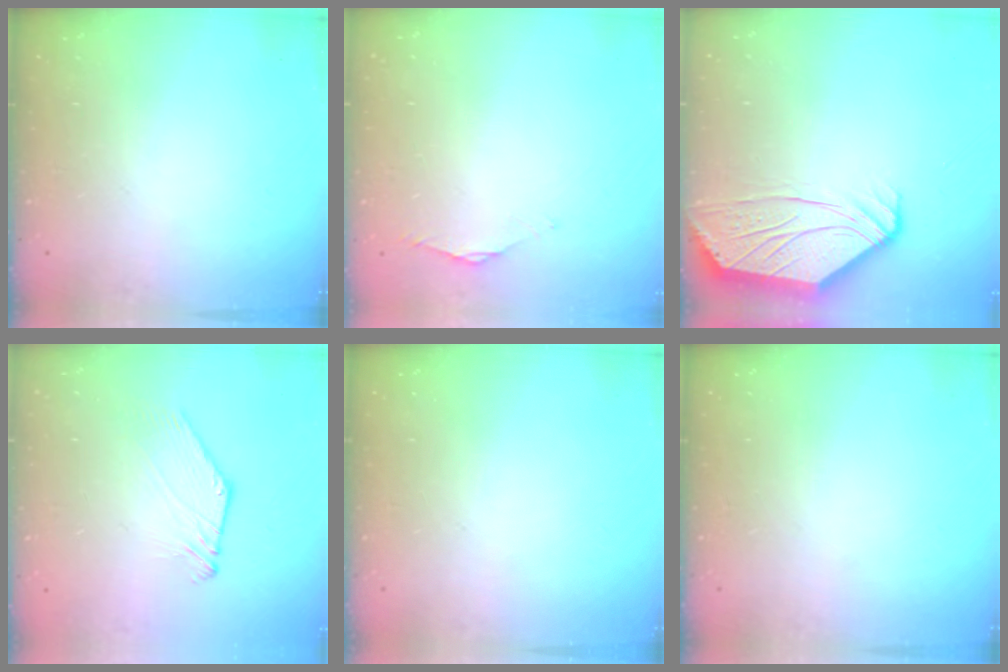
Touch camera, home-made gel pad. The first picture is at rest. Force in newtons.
{"total": 1.3, "press": 1.3, "slide": 0.3}
{"total": 8.3, "press": 8.2, "slide": 1.1}
{"total": 1.1, "press": 1.1, "slide": 0.2}
{"total": 0.0}
{"total": 0.0}